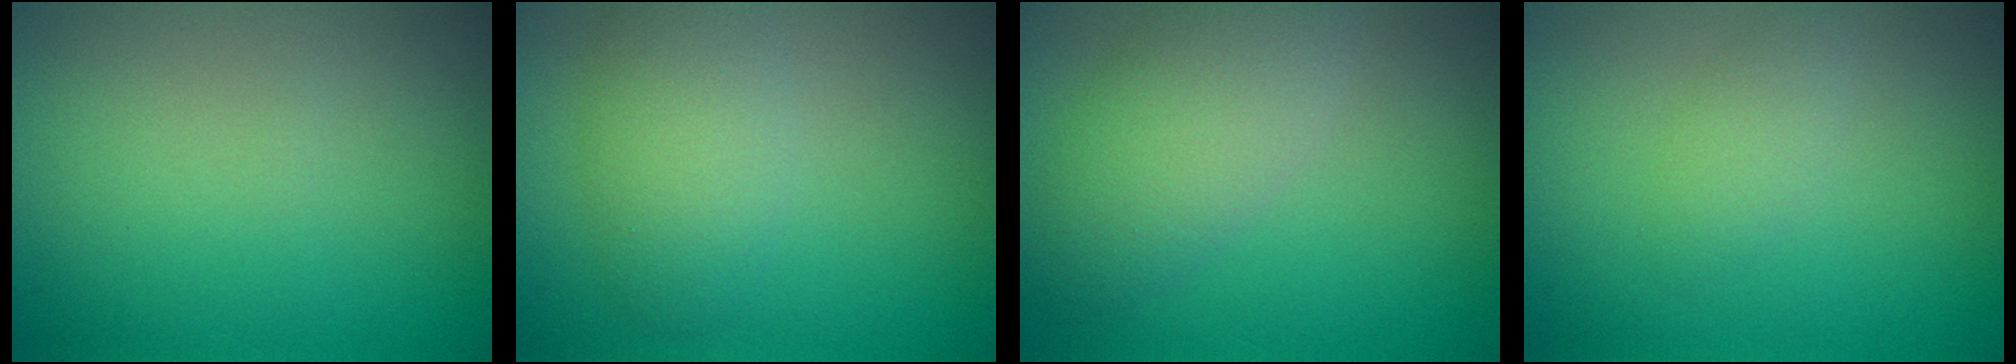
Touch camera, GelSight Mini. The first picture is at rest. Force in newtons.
{"total": 3.8, "press": 3.8, "slide": 0.1}
{"total": 4.5, "press": 4.5, "slide": 0.2}
{"total": 1.4, "press": 1.4, "slide": 0.0}